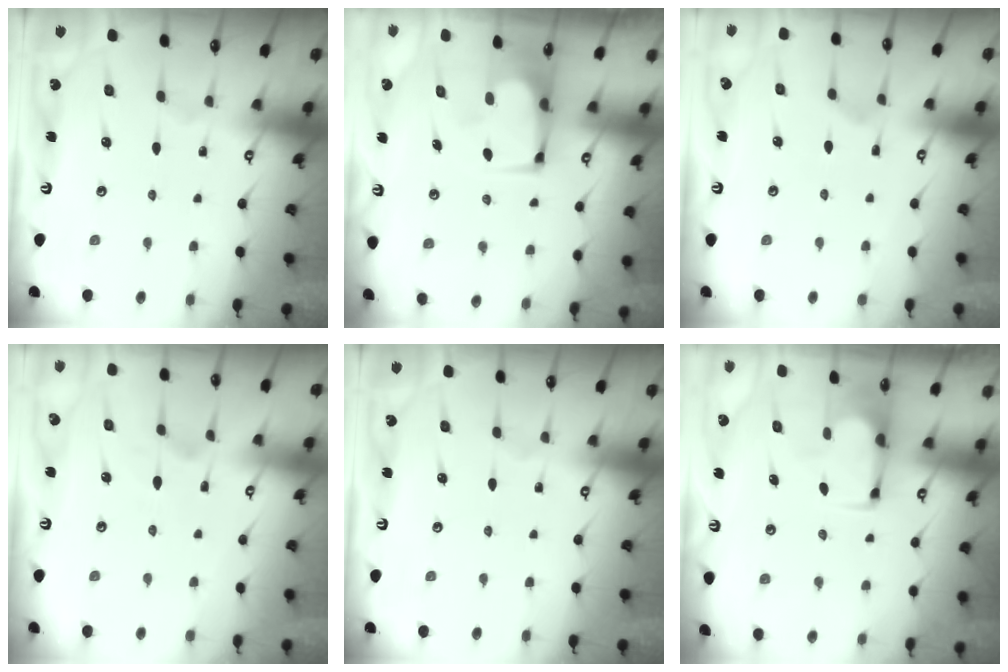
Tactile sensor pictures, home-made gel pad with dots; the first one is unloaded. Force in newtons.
{"total": 1.6, "press": 1.5, "slide": 0.2}
{"total": 5.6, "press": 5.4, "slide": 1.2}
{"total": 2.7, "press": 2.5, "slide": 1.2}
{"total": 0.0}
{"total": 1.6, "press": 1.5, "slide": 0.7}